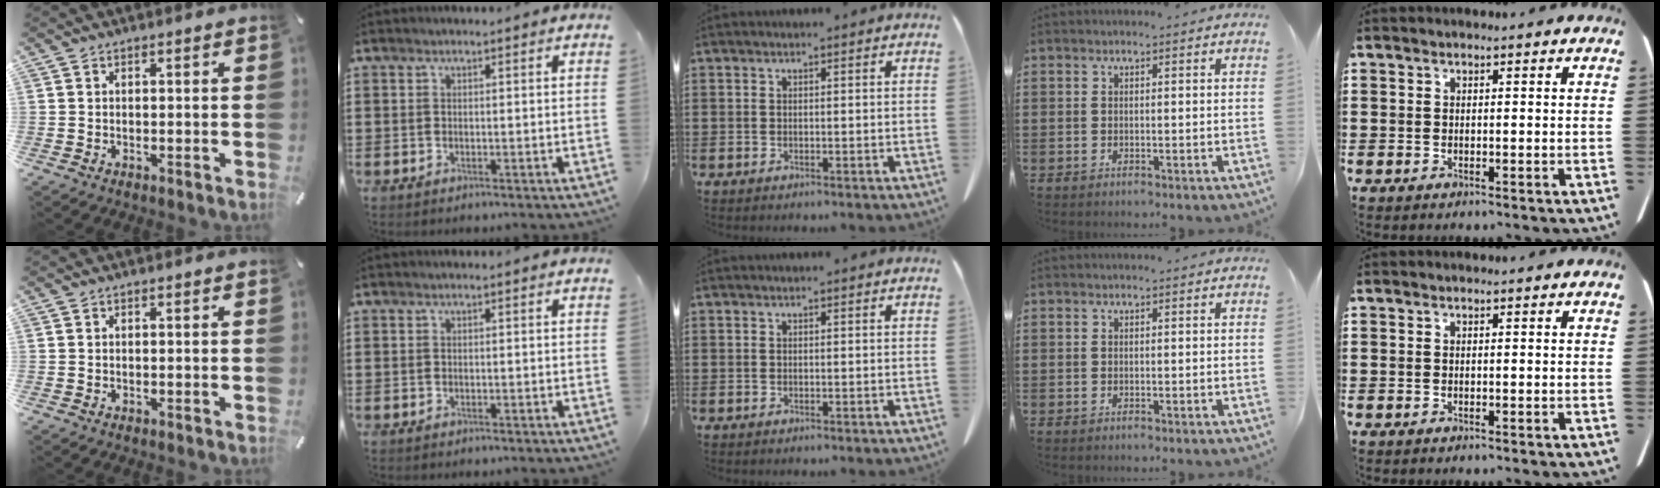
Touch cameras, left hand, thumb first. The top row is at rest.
{}